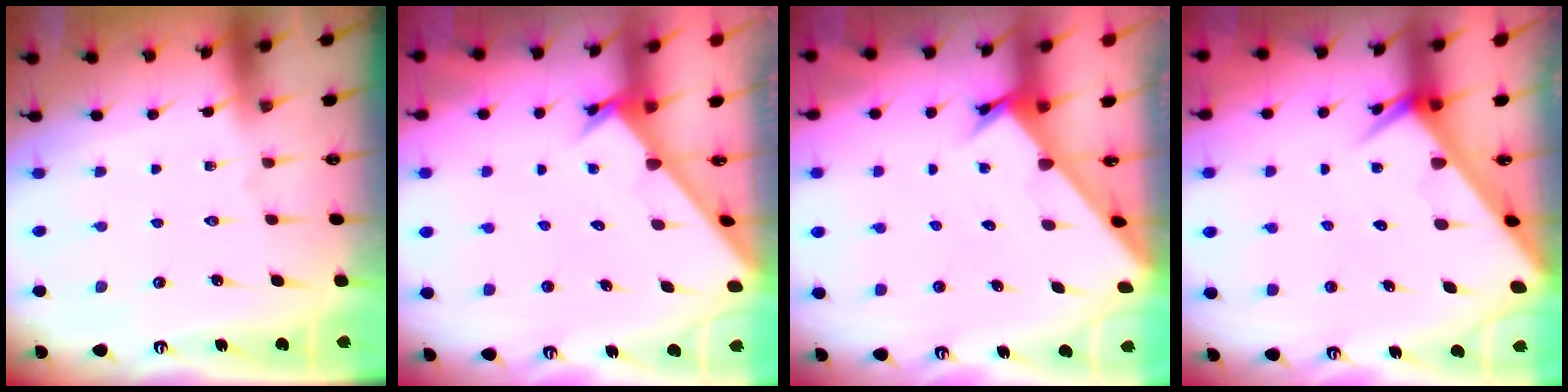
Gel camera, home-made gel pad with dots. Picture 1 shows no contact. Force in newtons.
{"total": 2.4, "press": 2.4, "slide": 0.1}
{"total": 2.1, "press": 2.1, "slide": 0.2}
{"total": 4.7, "press": 4.7, "slide": 0.4}